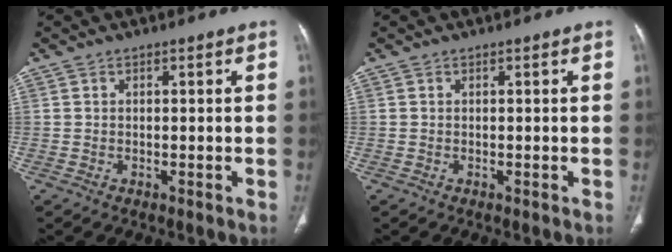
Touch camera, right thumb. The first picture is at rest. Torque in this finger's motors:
{"motor_torque": [-0.02, -0.10, 0.23, 0.19, -0.02]}